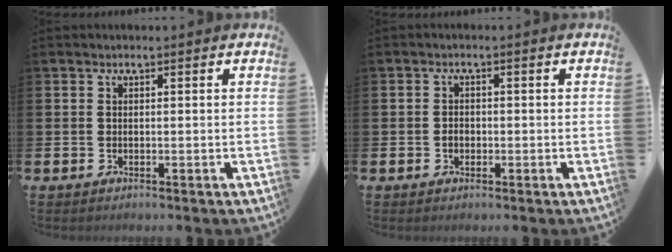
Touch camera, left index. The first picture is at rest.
{"total": 1.4, "force": [-0.4, 1.1, 0.7], "torque": [-0.005, 0.002, -0.010]}